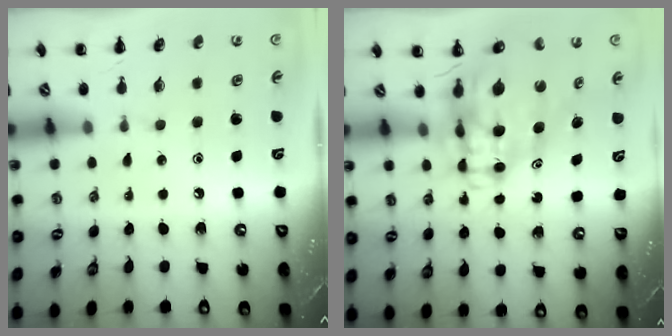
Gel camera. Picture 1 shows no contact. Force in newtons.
{"total": 10.4, "press": 9.8, "slide": 3.4}